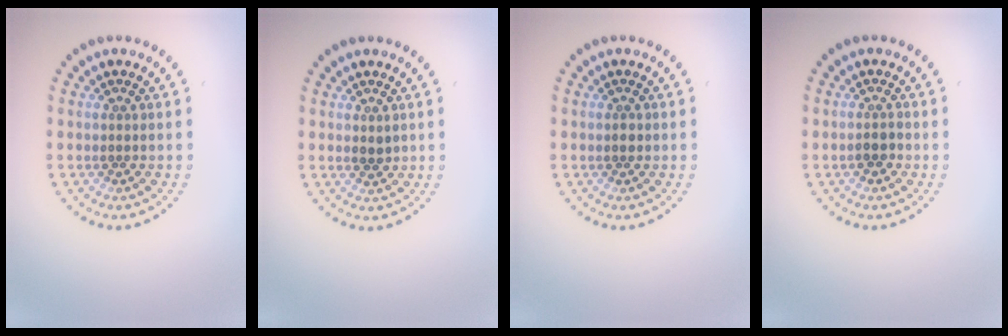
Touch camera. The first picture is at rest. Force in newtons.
{"total": 1.0, "press": 0.9, "slide": 0.3}
{"total": 0.8, "press": 0.8, "slide": 0.1}
{"total": 1.3, "press": 1.2, "slide": 0.5}